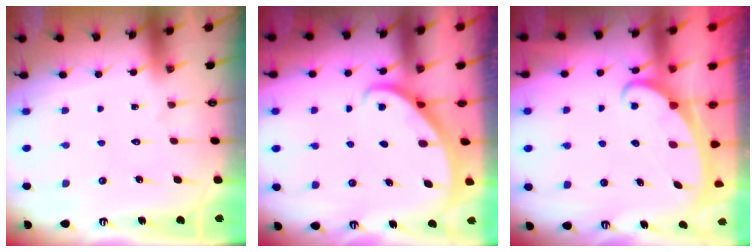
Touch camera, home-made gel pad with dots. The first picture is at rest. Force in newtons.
{"total": 1.8, "press": 1.8, "slide": 0.1}
{"total": 2.3, "press": 2.2, "slide": 0.3}